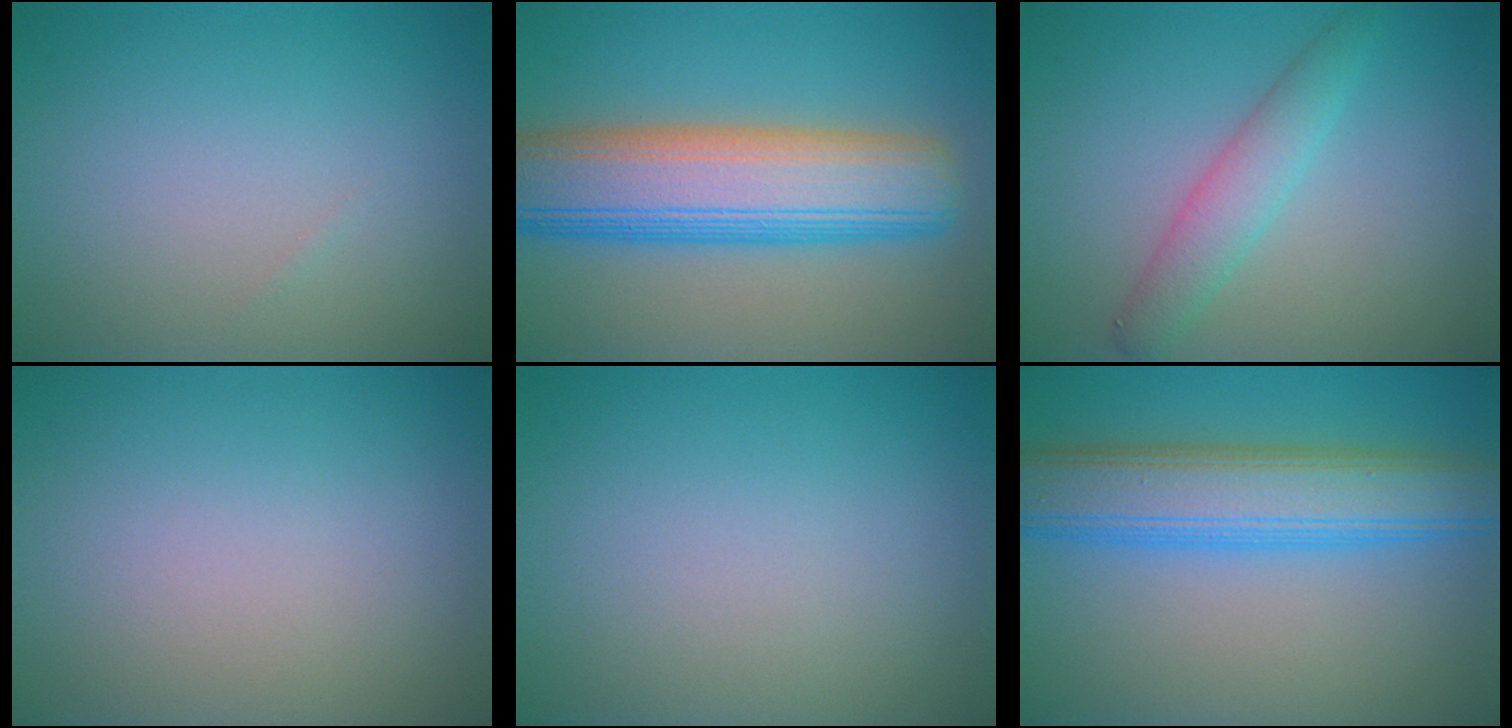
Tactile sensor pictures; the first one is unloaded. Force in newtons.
{"total": 10.8, "press": 10.8, "slide": 0.4}
{"total": 2.8, "press": 2.8, "slide": 0.1}
{"total": 0.0}
{"total": 0.0}
{"total": 7.5, "press": 7.5, "slide": 0.1}